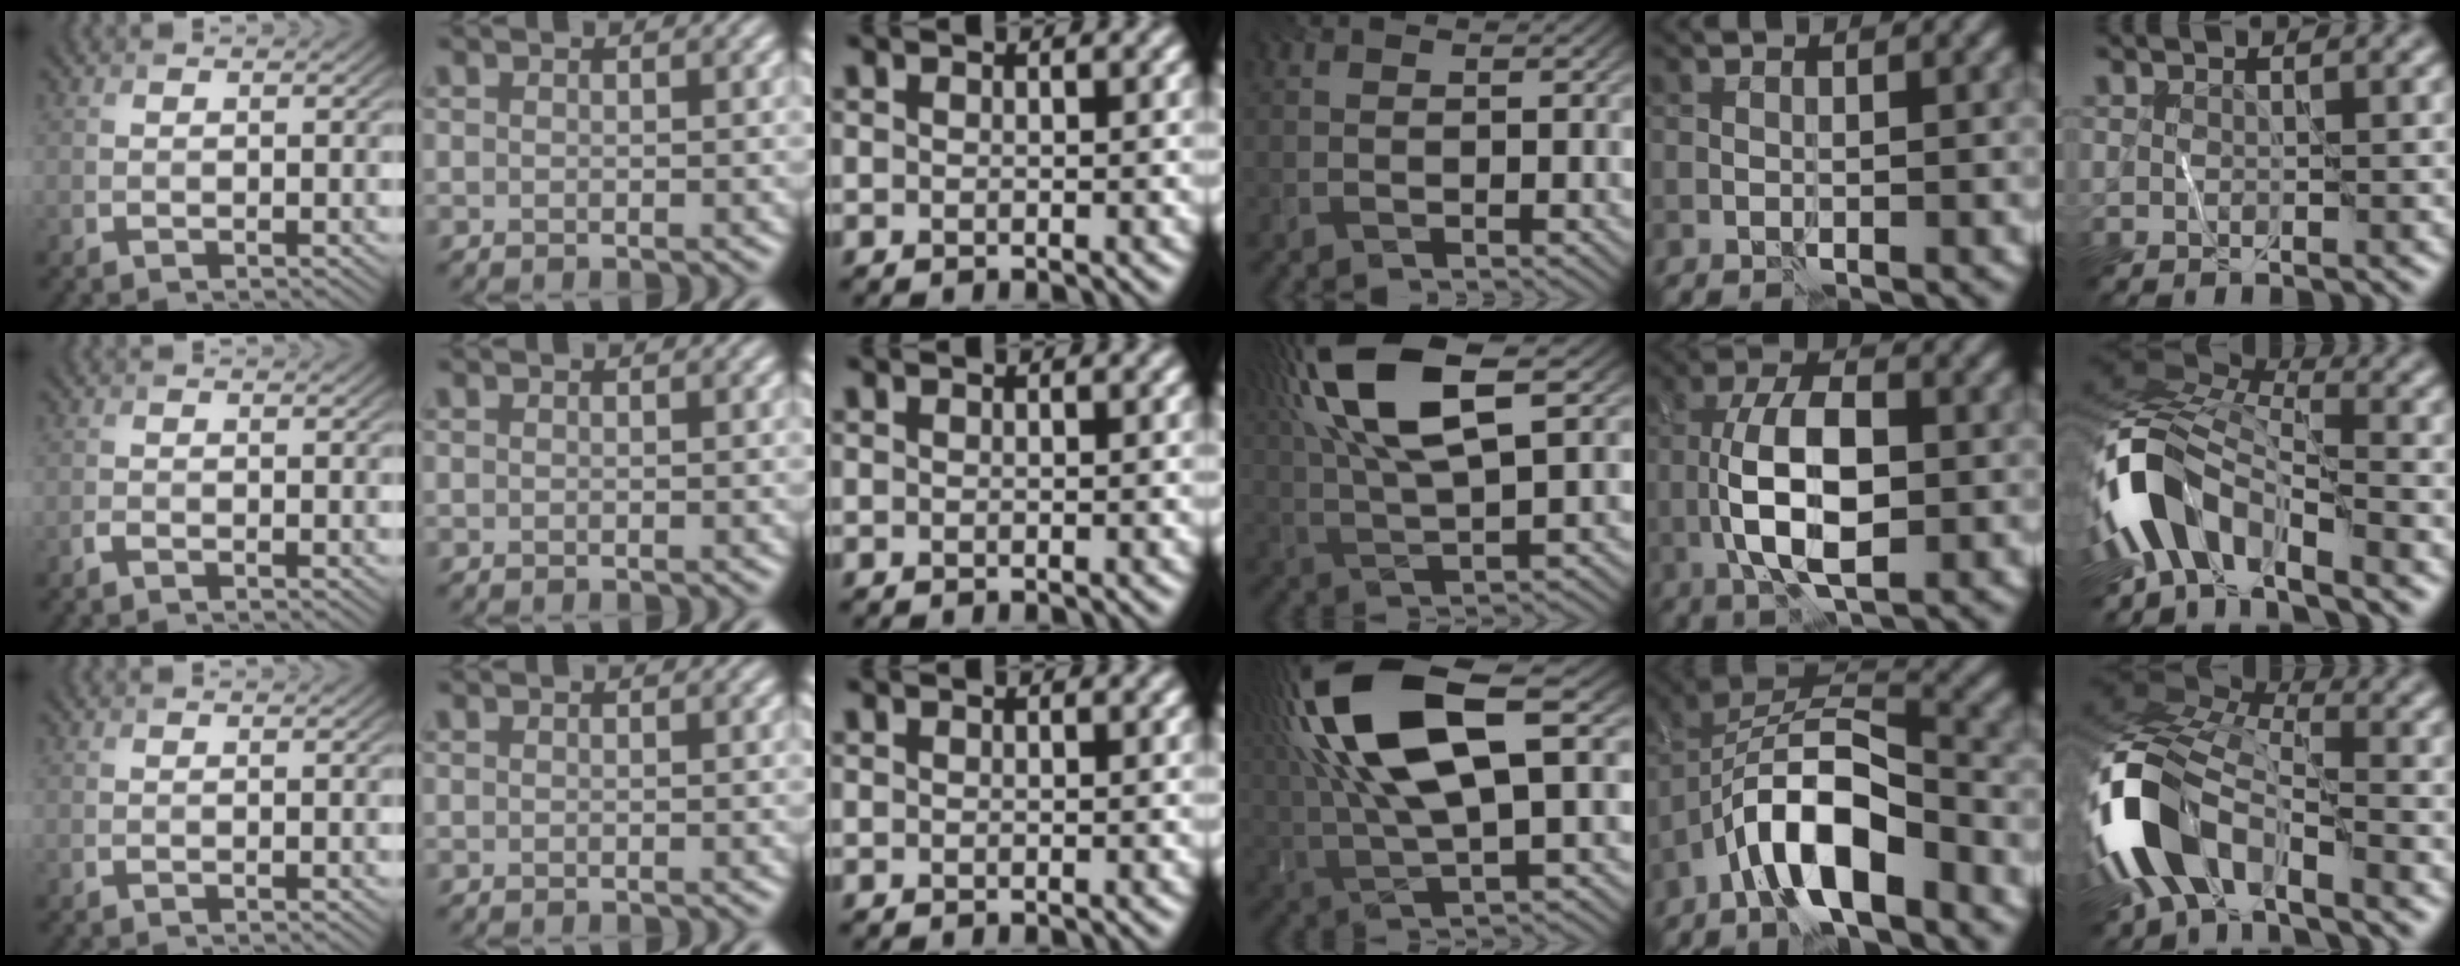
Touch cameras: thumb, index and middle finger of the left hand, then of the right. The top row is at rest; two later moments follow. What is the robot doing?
{"motion": "wipe", "object": "whiteboard"}